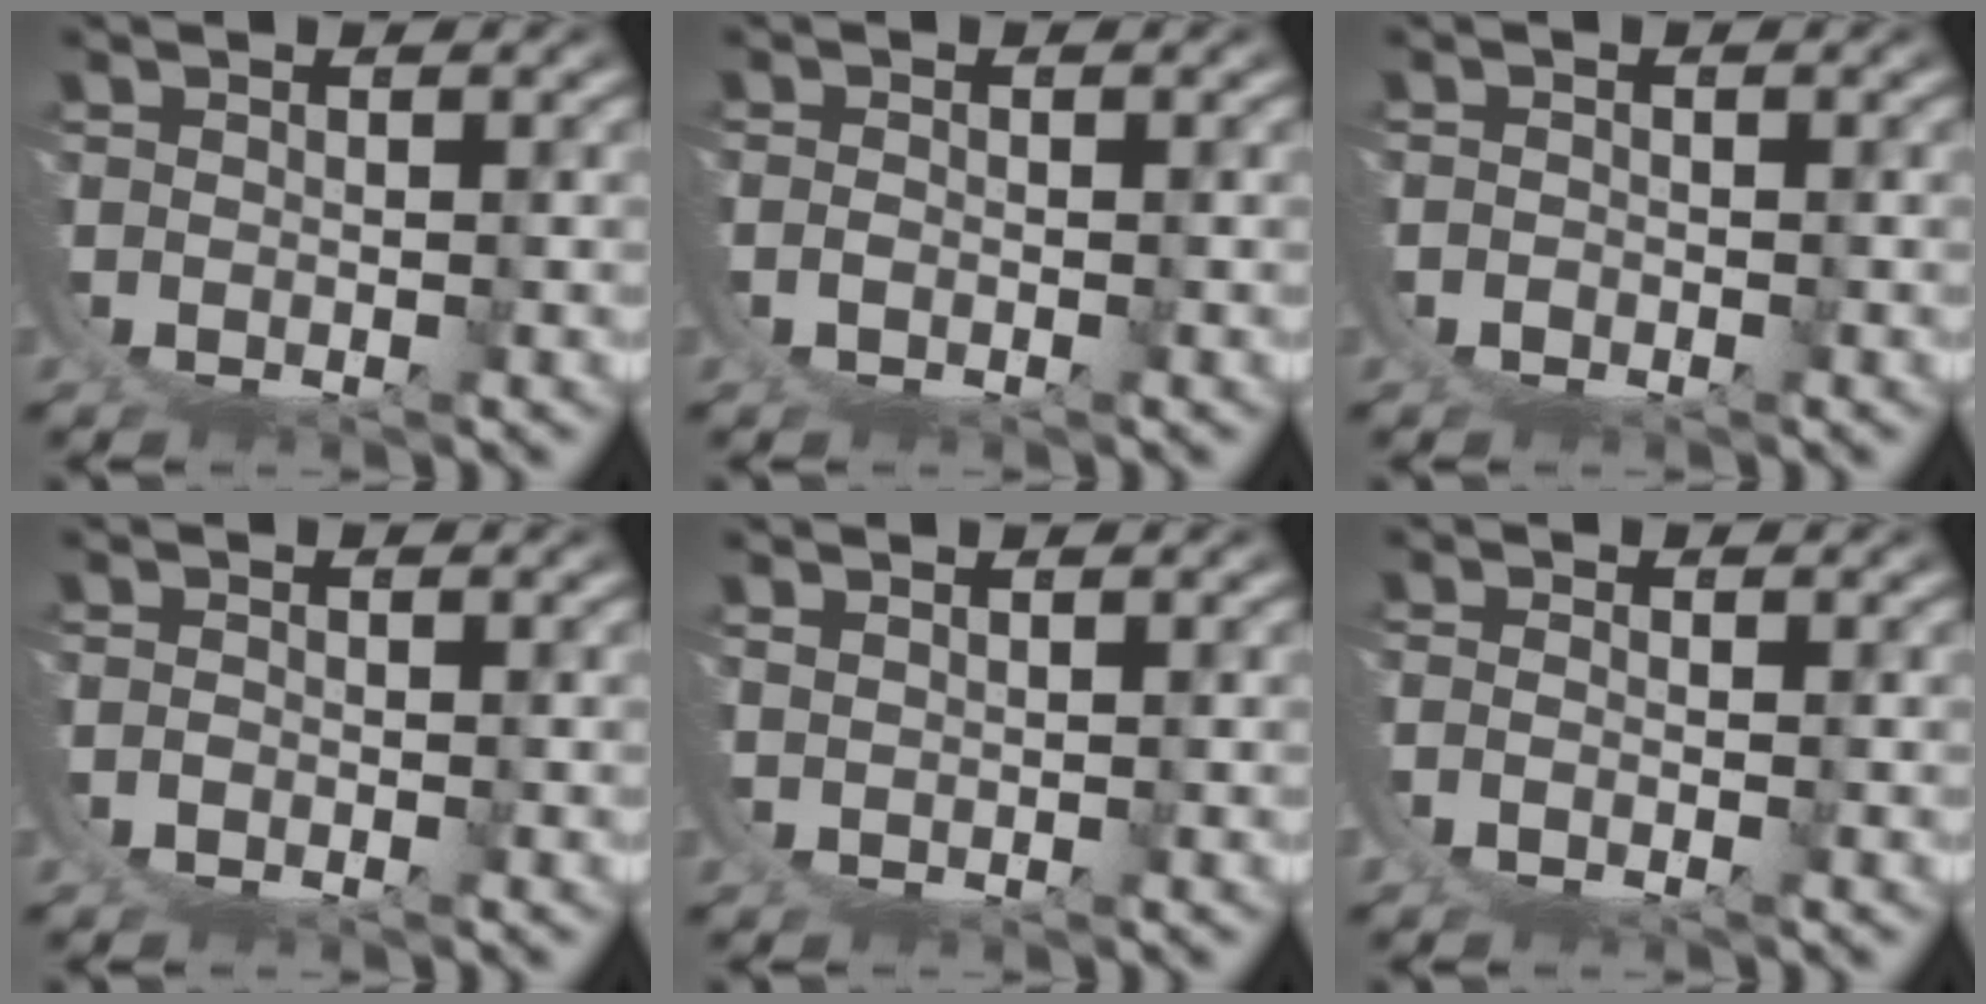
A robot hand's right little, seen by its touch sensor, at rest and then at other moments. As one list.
[{"total": 1.5, "force": [0.2, 1.2, 0.9], "torque": [-0.026, -0.002, 0.004]}, {"total": 2.0, "force": [0.0, 2.0, 0.4], "torque": [-0.019, -0.003, -0.002]}, {"total": 1.9, "force": [0.0, 1.7, 0.8], "torque": [-0.027, -0.003, -0.001]}, {"total": 1.2, "force": [1.0, -0.6, -0.5], "torque": [0.014, 0.005, 0.016]}, {"total": 2.7, "force": [0.1, 1.9, 1.8], "torque": [-0.054, -0.010, 0.005]}]